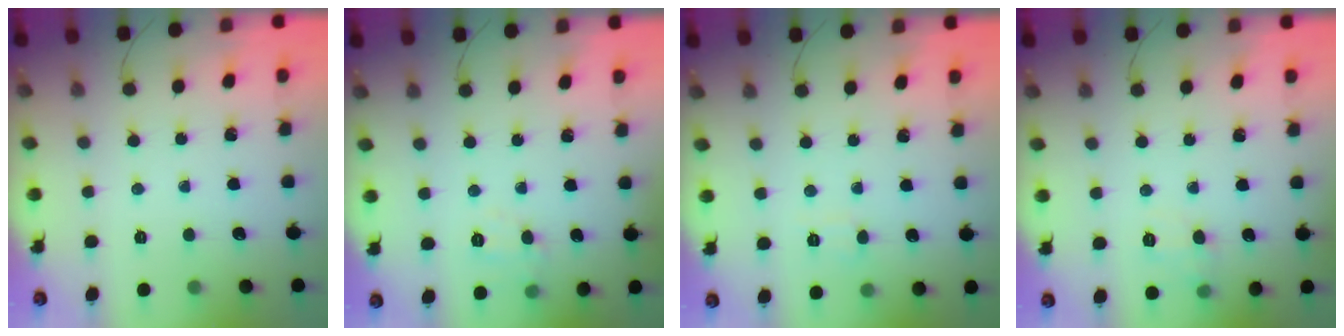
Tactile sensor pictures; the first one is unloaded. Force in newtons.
{"total": 5.8, "press": 5.6, "slide": 1.2}
{"total": 4.7, "press": 4.3, "slide": 1.7}
{"total": 7.8, "press": 7.6, "slide": 1.7}